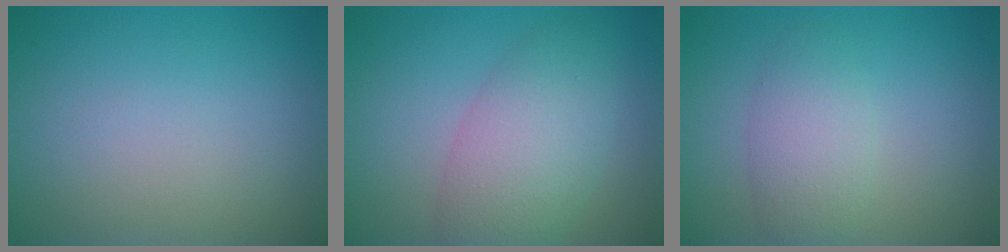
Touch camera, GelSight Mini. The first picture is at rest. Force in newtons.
{"total": 5.9, "press": 5.9, "slide": 0.4}
{"total": 3.2, "press": 3.2, "slide": 0.0}